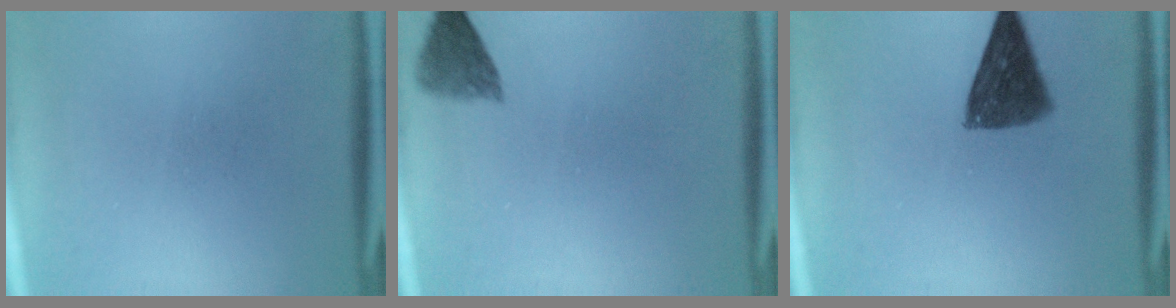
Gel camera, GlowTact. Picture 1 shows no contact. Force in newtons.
{"total": 3.7}
{"total": 9.8}